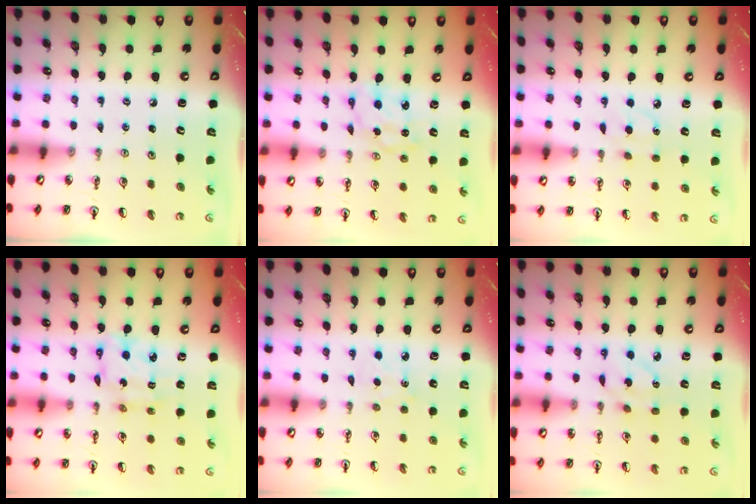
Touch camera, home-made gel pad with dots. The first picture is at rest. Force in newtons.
{"total": 2.3, "press": 2.3, "slide": 0.2}
{"total": 5.4, "press": 5.4, "slide": 0.6}
{"total": 8.2, "press": 8.2, "slide": 0.6}
{"total": 3.9, "press": 3.9, "slide": 0.5}
{"total": 5.0, "press": 5.0, "slide": 0.3}